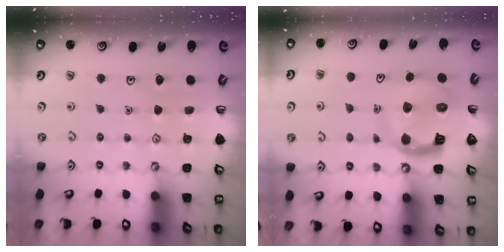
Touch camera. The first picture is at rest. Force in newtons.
{"total": 10.2, "press": 10.1, "slide": 1.4}